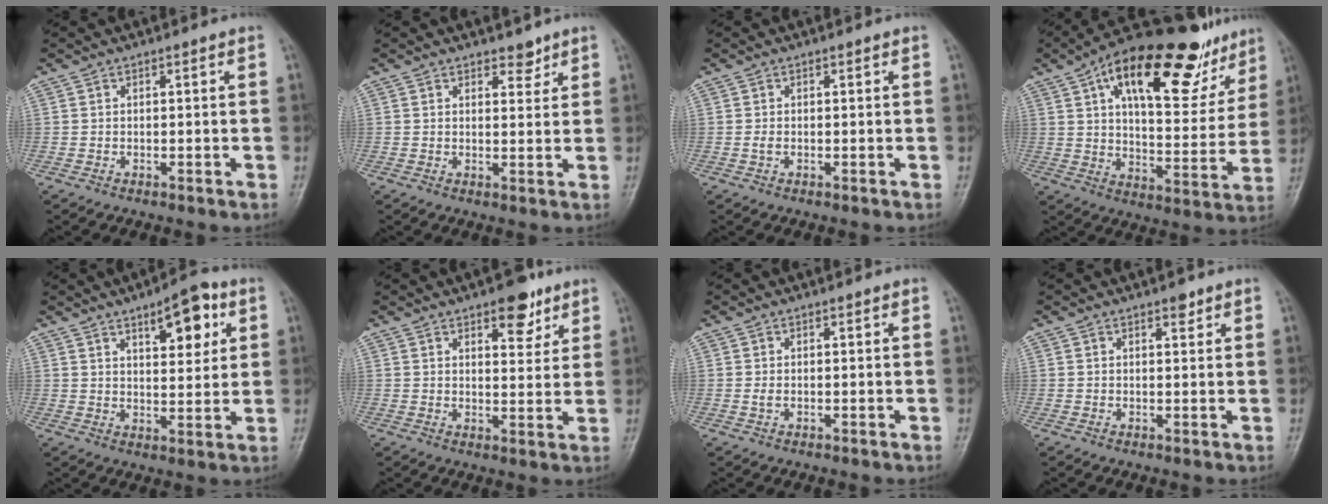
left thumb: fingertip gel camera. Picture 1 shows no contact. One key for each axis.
{"total": 2.8, "fx": 2.2, "fy": 1.5, "fz": 1.1, "tx": 0.004, "ty": -0.014, "tz": 0.031}
{"total": 0.8, "fx": -0.1, "fy": 0.5, "fz": 0.6, "tx": -0.013, "ty": -0.001, "tz": -0.003}
{"total": 25.9, "fx": 15.0, "fy": 11.1, "fz": 18.0, "tx": -0.225, "ty": -0.018, "tz": 0.229}
{"total": 10.2, "fx": 4.8, "fy": 4.2, "fz": 8.0, "tx": -0.085, "ty": -0.020, "tz": 0.068}
{"total": 7.5, "fx": 4.6, "fy": 3.5, "fz": 4.8, "tx": -0.037, "ty": -0.023, "tz": 0.060}
{"total": 0.8, "fx": 0.1, "fy": 0.5, "fz": 0.7, "tx": -0.012, "ty": -0.001, "tz": 0.003}
{"total": 1.8, "fx": 1.2, "fy": 0.8, "fz": 1.0, "tx": -0.005, "ty": -0.006, "tz": 0.016}